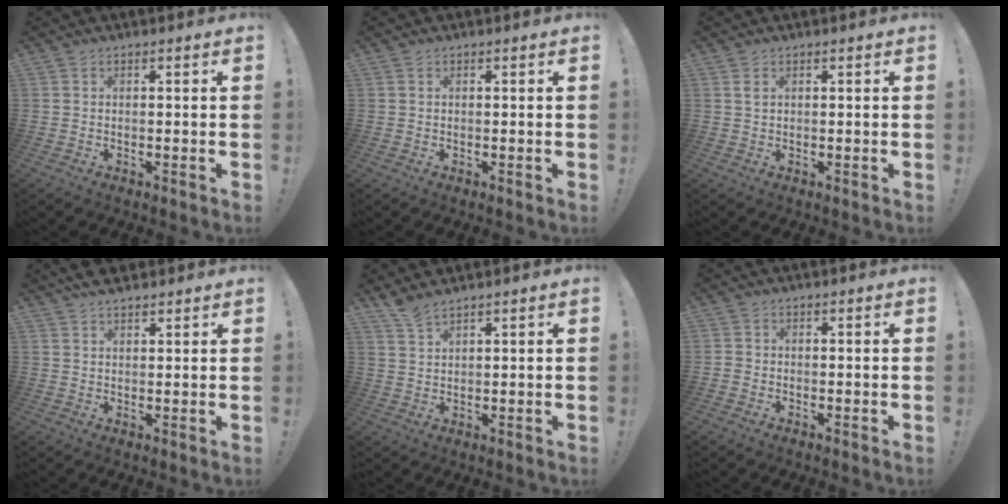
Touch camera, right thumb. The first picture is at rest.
{"total": 0.0}
{"total": 1.2, "force": [0.6, 0.5, 0.9], "torque": [-0.011, -0.001, 0.009]}
{"total": 4.4, "force": [3.9, 1.4, 1.3], "torque": [-0.016, -0.020, 0.072]}
{"total": 4.0, "force": [3.5, 0.5, 1.8], "torque": [-0.039, -0.021, 0.065]}
{"total": 1.1, "force": [-0.6, 0.9, 0.2], "torque": [-0.001, 0.005, -0.012]}